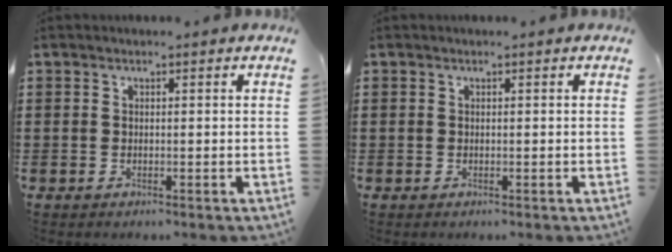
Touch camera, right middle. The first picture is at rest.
{"total": 0.0}